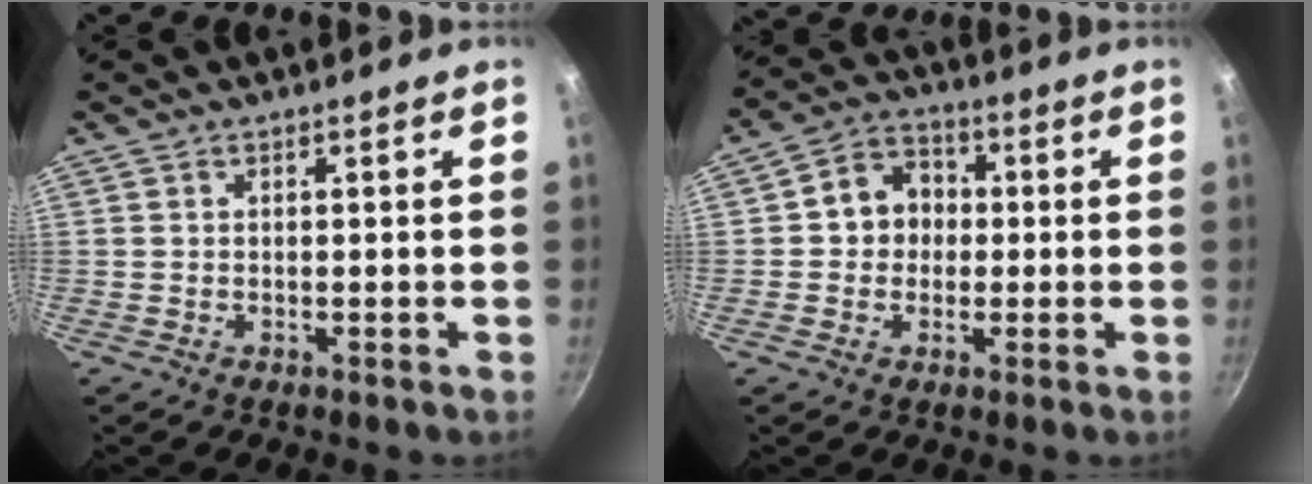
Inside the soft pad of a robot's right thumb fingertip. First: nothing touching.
{"total": 7.9, "force": [0.2, 6.9, 3.7], "torque": [-0.022, 0.018, -0.013]}